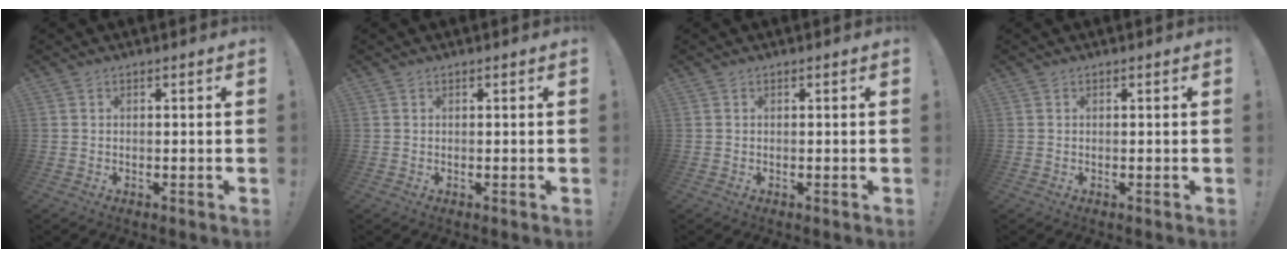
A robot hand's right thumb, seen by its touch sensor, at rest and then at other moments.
{"total": 0.0}
{"total": 0.0}
{"total": 0.0}